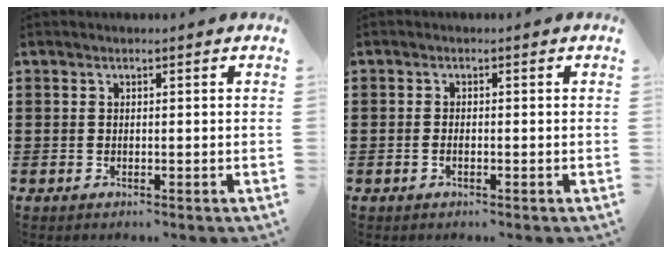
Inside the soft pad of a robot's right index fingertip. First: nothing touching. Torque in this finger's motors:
{"motor_torque": [-0.73, 1.06, -0.01, -0.01]}